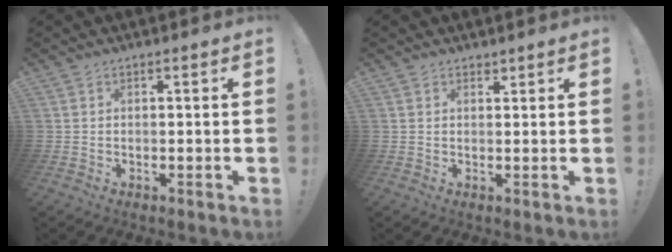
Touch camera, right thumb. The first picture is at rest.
{"total": 1.5, "force": [1.2, 0.8, 0.3], "torque": [0.003, -0.008, 0.021]}